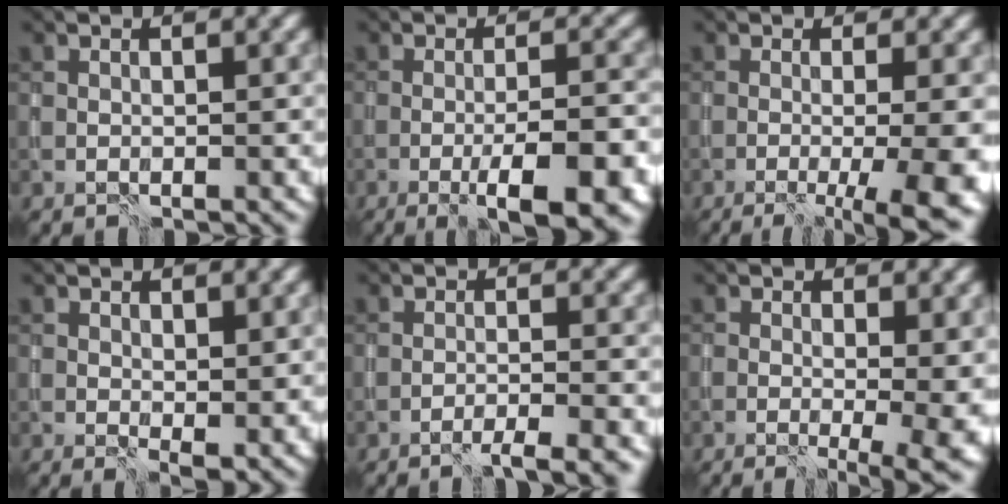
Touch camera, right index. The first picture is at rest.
{"total": 6.6, "force": [-2.8, 1.4, 5.8], "torque": [-0.078, -0.005, -0.041]}
{"total": 9.0, "force": [-2.3, 2.7, 8.2], "torque": [-0.064, -0.009, -0.025]}
{"total": 2.8, "force": [0.9, 1.3, 2.3], "torque": [-0.035, -0.012, 0.018]}
{"total": 3.1, "force": [-2.5, 0.2, 1.8], "torque": [-0.014, 0.004, -0.052]}
{"total": 8.3, "force": [-0.8, 3.4, 7.5], "torque": [-0.072, -0.008, -0.003]}